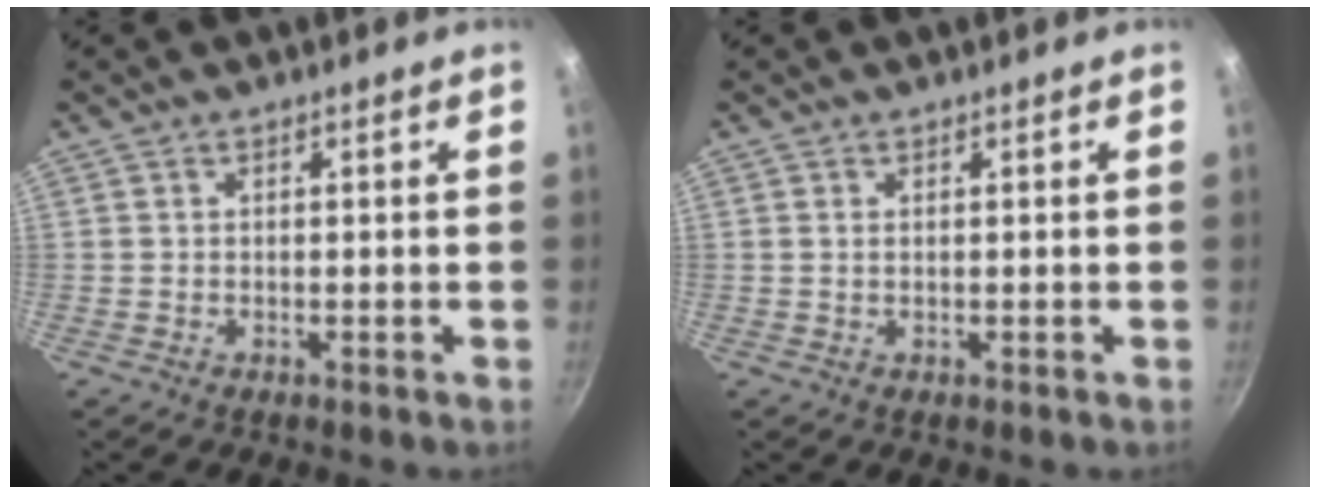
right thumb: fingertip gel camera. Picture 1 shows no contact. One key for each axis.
{"total": 0.7, "fx": 0.2, "fy": 0.3, "fz": 0.6, "tx": -0.010, "ty": 0.001, "tz": 0.004}